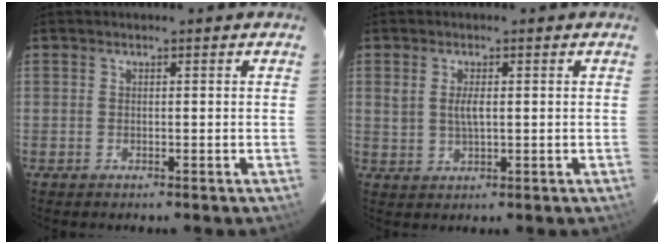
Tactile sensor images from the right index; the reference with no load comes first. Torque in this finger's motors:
{"motor_torque": [0.06, 0.04, 0.05, 0.03]}